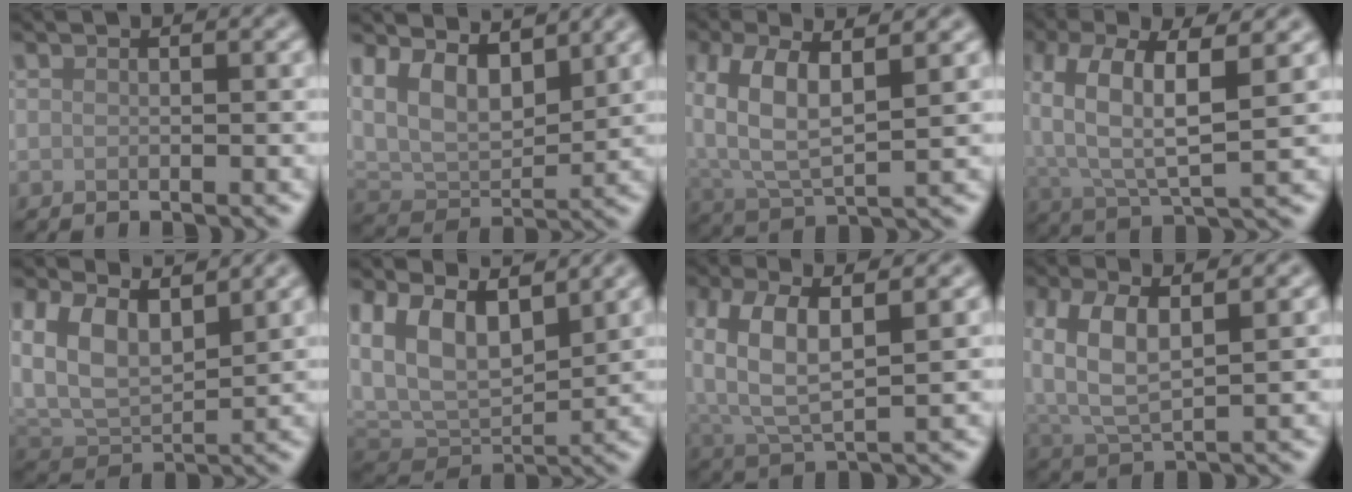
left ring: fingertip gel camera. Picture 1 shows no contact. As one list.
[{"total": 7.1, "force": [3.6, 3.9, 4.7], "torque": [-0.093, 0.000, 0.062]}, {"total": 7.3, "force": [2.3, 3.4, 6.0], "torque": [-0.131, 0.006, 0.037]}, {"total": 8.5, "force": [2.2, 3.5, 7.5], "torque": [-0.157, 0.006, 0.030]}, {"total": 7.3, "force": [3.3, 4.3, 4.9], "torque": [-0.096, -0.002, 0.058]}, {"total": 8.7, "force": [3.5, 5.1, 6.1], "torque": [-0.119, -0.006, 0.064]}, {"total": 6.6, "force": [1.7, 2.9, 5.7], "torque": [-0.124, 0.006, 0.026]}, {"total": 5.7, "force": [1.8, 2.7, 4.7], "torque": [-0.100, 0.005, 0.030]}]